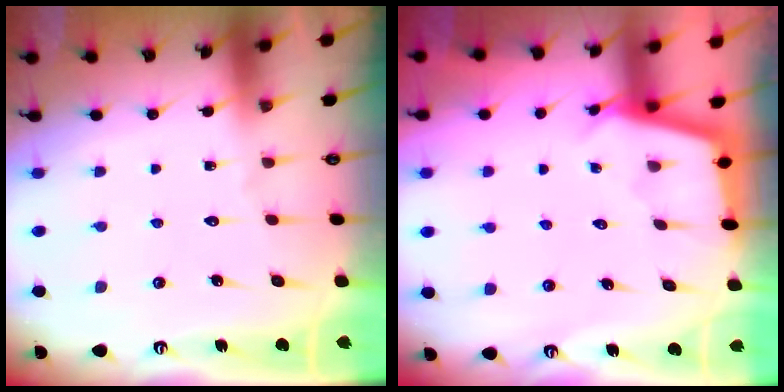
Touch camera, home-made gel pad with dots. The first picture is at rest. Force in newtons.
{"total": 2.9, "press": 2.9, "slide": 0.3}